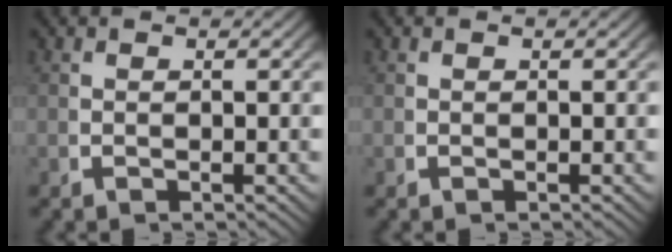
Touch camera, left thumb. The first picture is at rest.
{"total": 0.0}